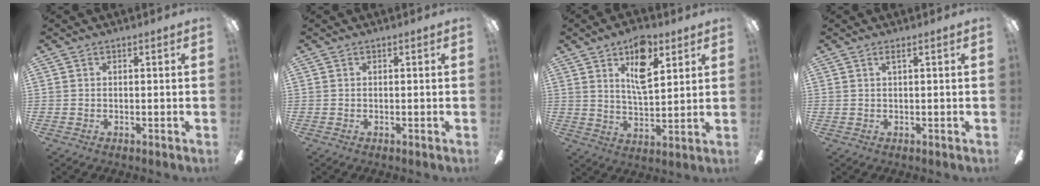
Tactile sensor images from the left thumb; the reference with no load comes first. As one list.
[{"total": 0.0}, {"total": 11.8, "force": [6.7, 5.1, 8.2], "torque": [-0.125, -0.023, 0.114]}, {"total": 1.3, "force": [0.7, -0.2, 1.1], "torque": [-0.024, -0.002, 0.013]}]